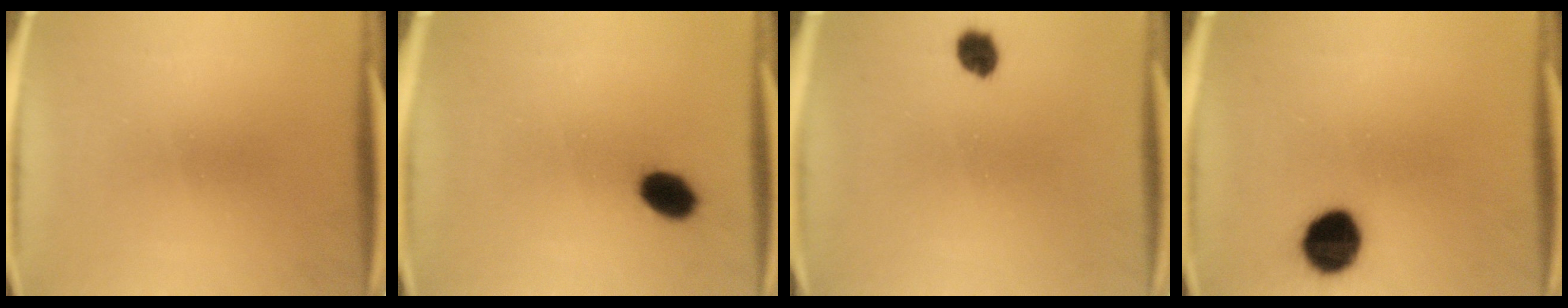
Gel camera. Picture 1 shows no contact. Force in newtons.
{"total": 5.7}
{"total": 3.8}
{"total": 10.5}